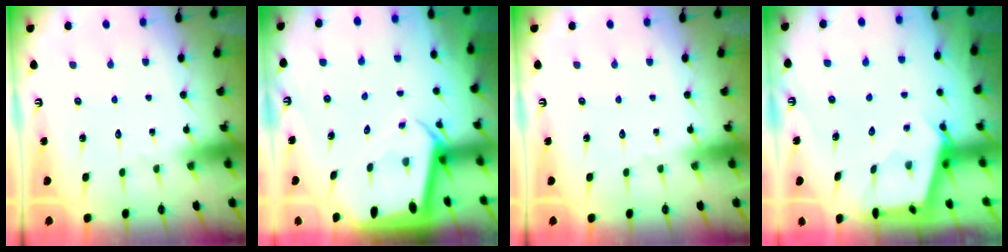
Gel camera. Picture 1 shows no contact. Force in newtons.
{"total": 2.6, "press": 2.6, "slide": 0.2}
{"total": 0.0}
{"total": 2.6, "press": 2.6, "slide": 0.4}